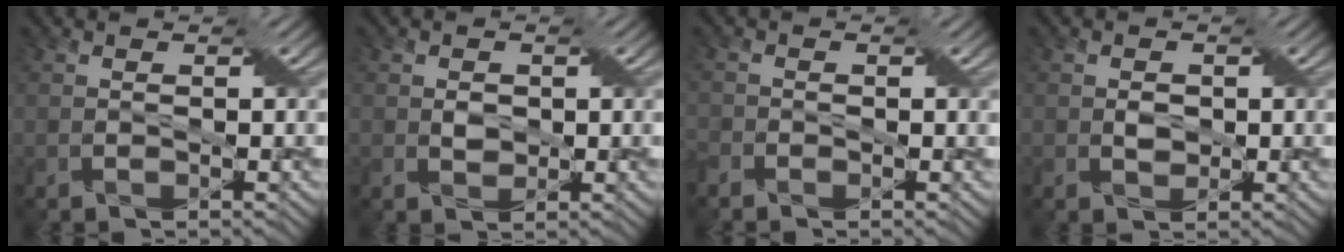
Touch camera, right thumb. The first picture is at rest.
{"total": 1.7, "force": [0.2, 1.5, 0.9], "torque": [-0.023, -0.003, 0.002]}
{"total": 1.7, "force": [-1.2, 0.9, 0.9], "torque": [-0.024, -0.004, -0.033]}
{"total": 1.6, "force": [0.0, 1.4, 0.9], "torque": [-0.023, -0.003, -0.001]}